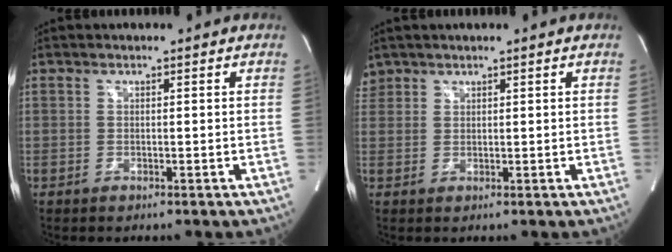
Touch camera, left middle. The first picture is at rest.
{"total": 2.1, "force": [1.7, 1.2, -0.1], "torque": [0.003, 0.014, 0.034]}